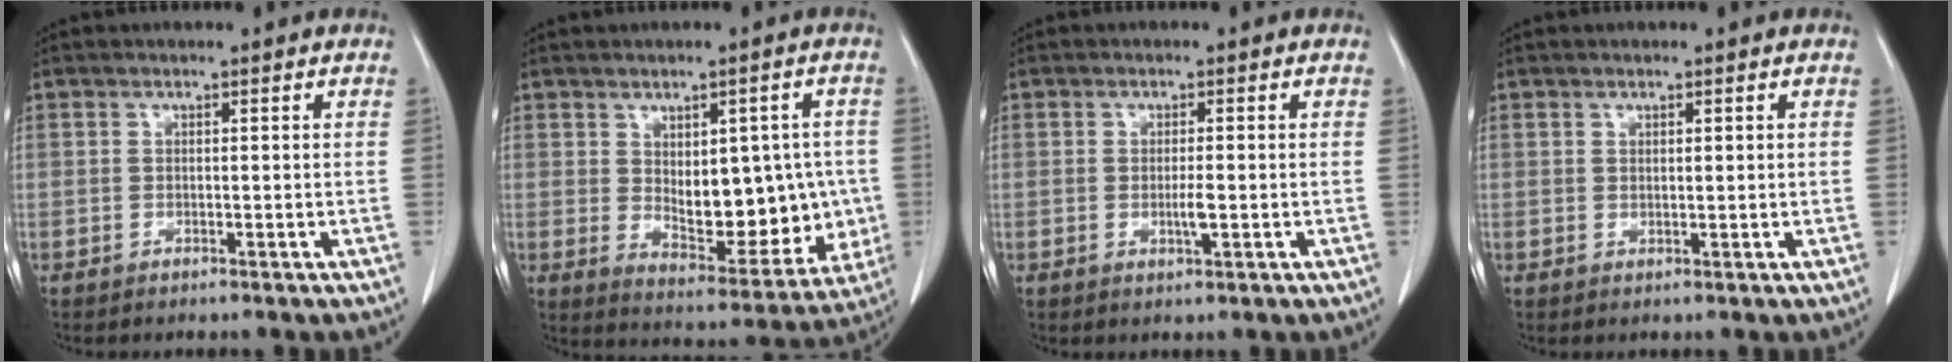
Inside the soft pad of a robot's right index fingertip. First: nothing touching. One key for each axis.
{"total": 14.5, "fx": 0.0, "fy": 7.5, "fz": 12.4, "tx": -0.173, "ty": 0.006, "tz": 0.025}
{"total": 2.5, "fx": -0.5, "fy": 0.4, "fz": 2.4, "tx": -0.048, "ty": -0.003, "tz": -0.007}
{"total": 0.8, "fx": 0.4, "fy": 0.3, "fz": 0.7, "tx": -0.015, "ty": -0.003, "tz": 0.006}